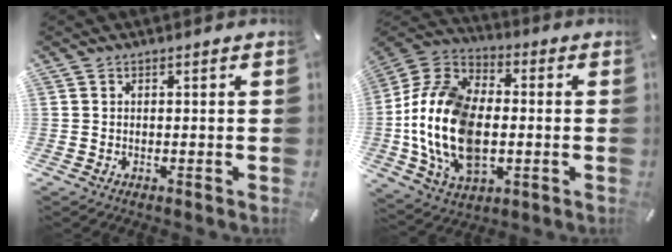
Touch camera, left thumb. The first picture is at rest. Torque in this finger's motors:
{"motor_torque": [1.44, 2.87, 2.77, 0.00, 0.84]}